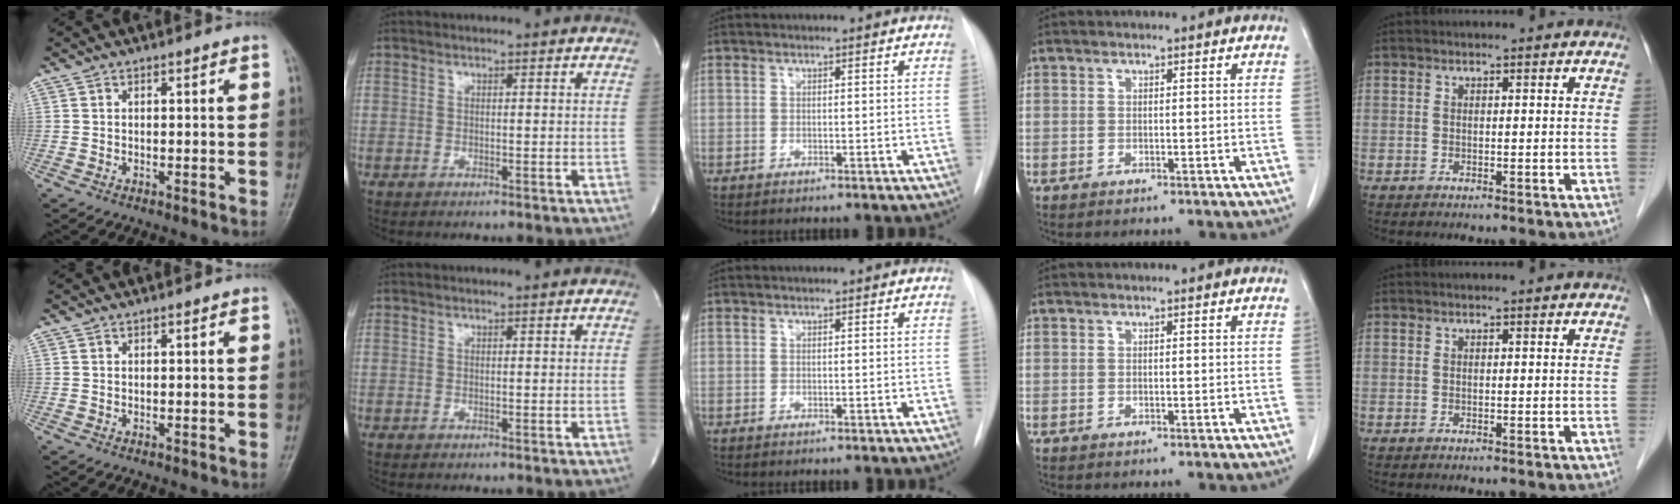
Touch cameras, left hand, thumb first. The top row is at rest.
{}